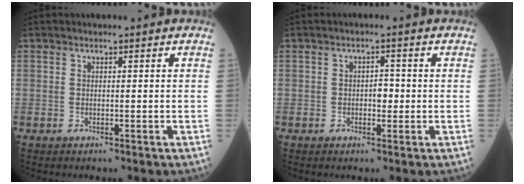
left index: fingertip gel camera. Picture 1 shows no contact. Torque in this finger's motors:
{"motor_torque": [-0.03, 0.08, -0.01, 0.00]}